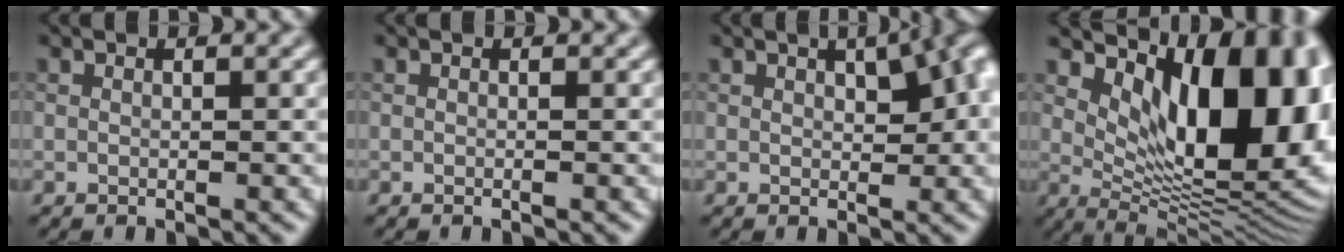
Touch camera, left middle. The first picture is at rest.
{"total": 0.0}
{"total": 7.2, "force": [2.0, 3.7, 5.8], "torque": [-0.058, 0.017, 0.031]}
{"total": 13.8, "force": [4.1, 6.8, 11.3], "torque": [-0.137, -0.004, 0.072]}